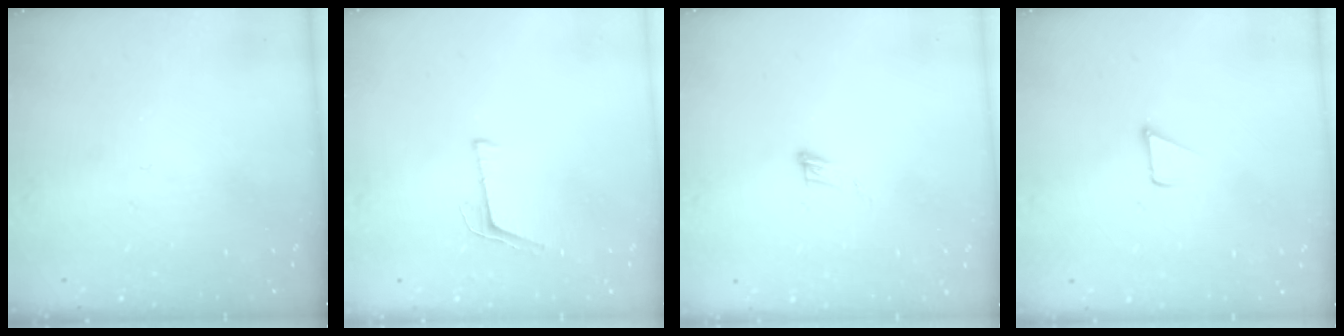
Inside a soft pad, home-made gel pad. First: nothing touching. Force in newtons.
{"total": 4.2, "press": 3.5, "slide": 2.3}
{"total": 3.8, "press": 3.8, "slide": 0.3}
{"total": 1.7, "press": 1.7, "slide": 0.1}